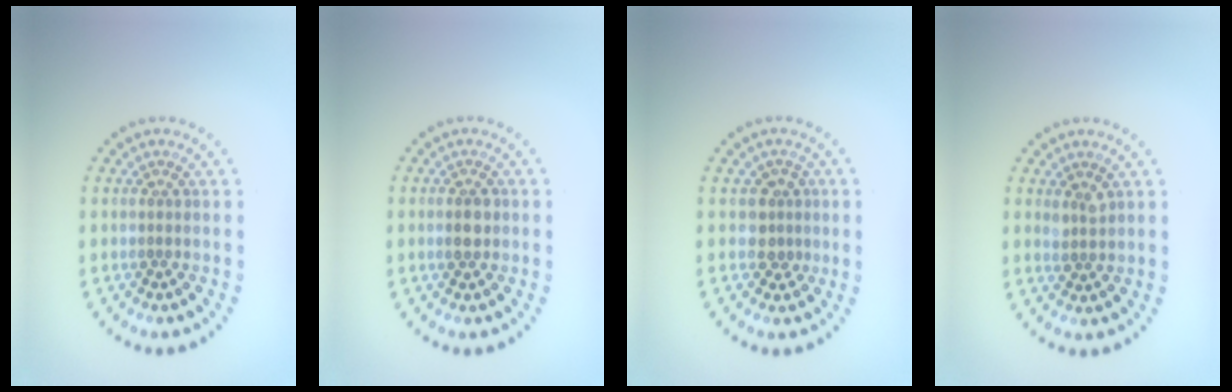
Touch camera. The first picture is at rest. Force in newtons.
{"total": 2.1, "press": 2.1, "slide": 0.1}
{"total": 2.0, "press": 1.7, "slide": 1.2}
{"total": 1.2, "press": 1.1, "slide": 0.4}